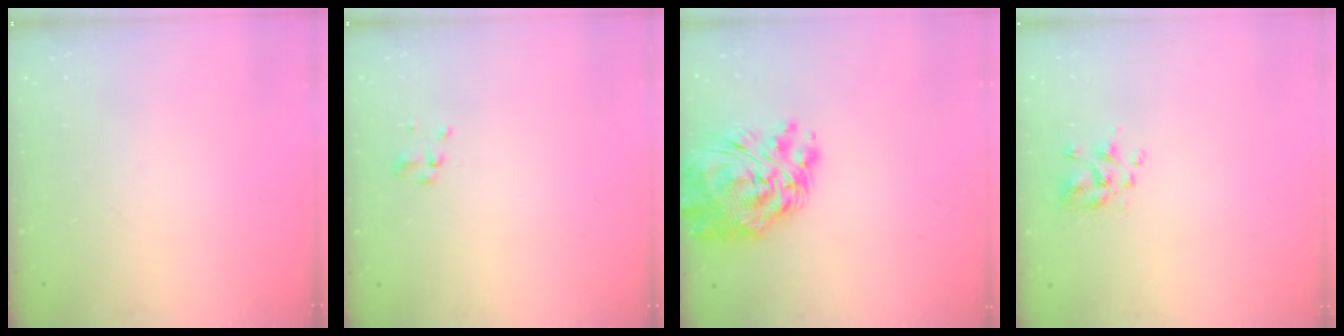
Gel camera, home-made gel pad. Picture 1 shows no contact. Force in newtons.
{"total": 1.8, "press": 1.7, "slide": 0.5}
{"total": 13.3, "press": 12.2, "slide": 5.4}
{"total": 2.2, "press": 2.1, "slide": 0.8}